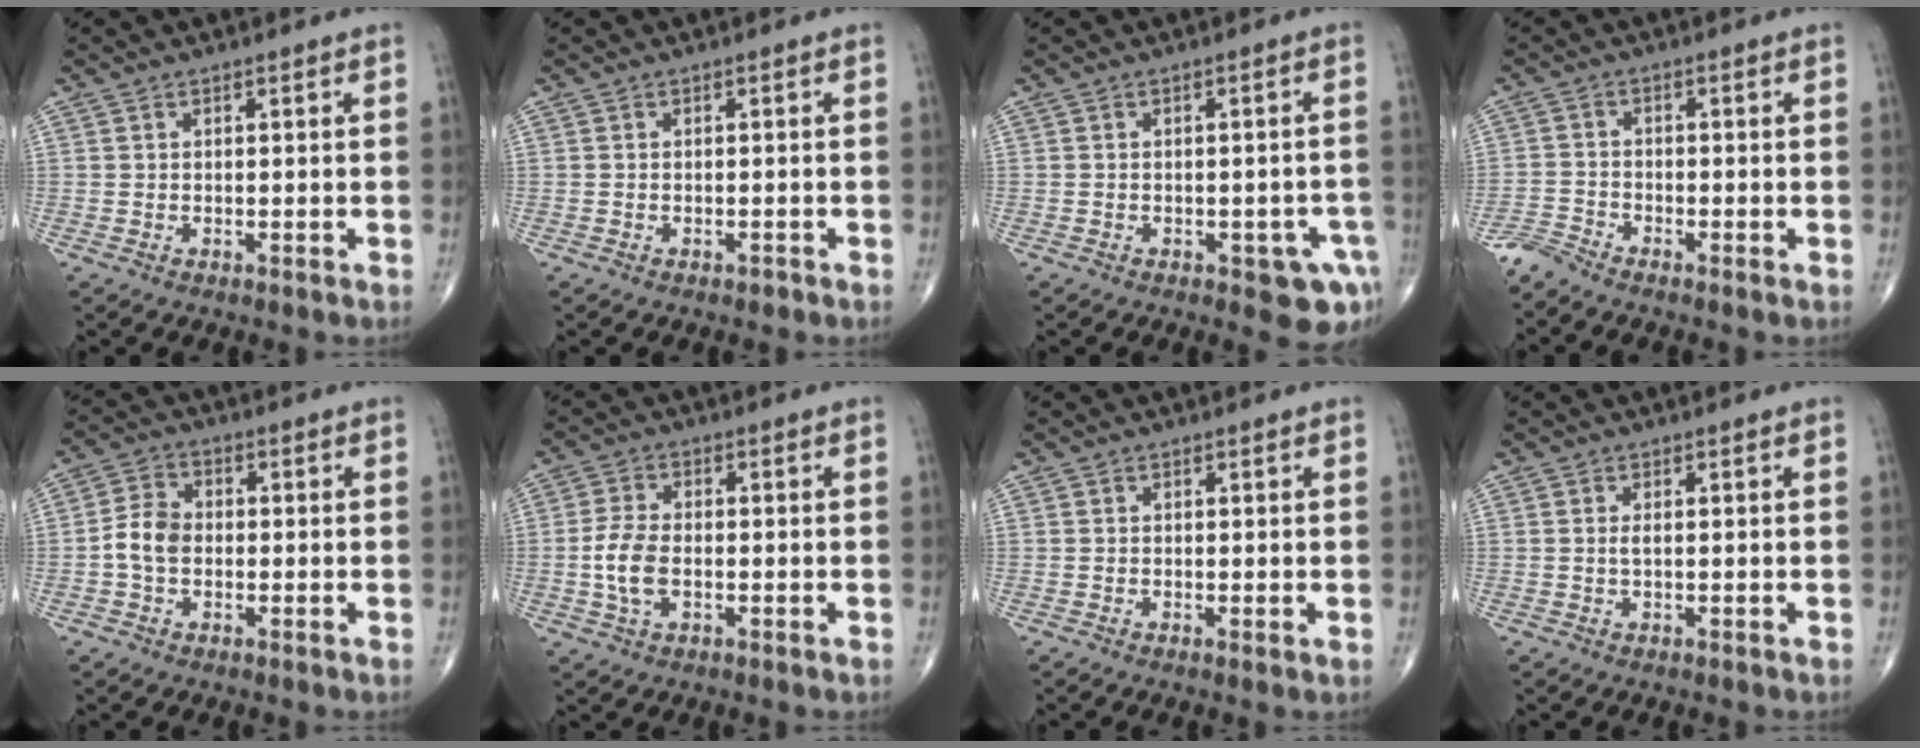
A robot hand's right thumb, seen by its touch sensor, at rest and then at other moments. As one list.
[{"total": 0.6, "force": [-0.5, 0.3, 0.2], "torque": [-0.004, 0.000, -0.009]}, {"total": 6.5, "force": [-3.0, 2.8, 5.1], "torque": [-0.041, 0.012, -0.030]}, {"total": 2.7, "force": [-2.7, 0.0, 0.2], "torque": [-0.009, -0.012, -0.067]}, {"total": 5.6, "force": [-0.9, 4.1, 3.7], "torque": [-0.065, 0.019, -0.026]}, {"total": 6.2, "force": [-1.1, 3.5, 5.0], "torque": [-0.107, 0.007, -0.023]}, {"total": 0.6, "force": [0.0, 0.1, 0.6], "torque": [-0.013, -0.004, -0.003]}, {"total": 0.9, "force": [0.0, 0.3, 0.8], "torque": [-0.021, -0.002, 0.000]}]